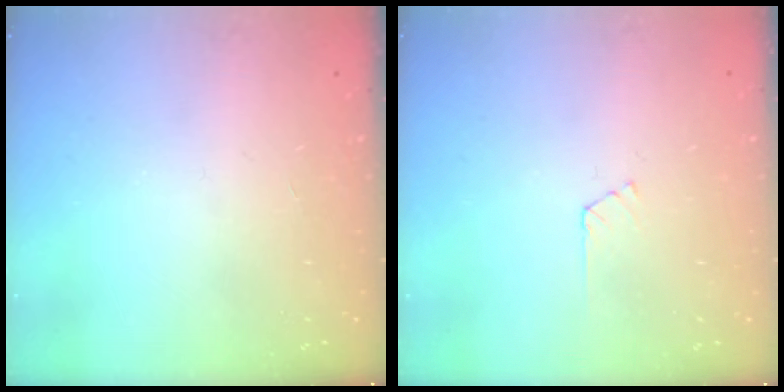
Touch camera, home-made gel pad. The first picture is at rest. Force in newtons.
{"total": 2.4, "press": 2.4, "slide": 0.3}